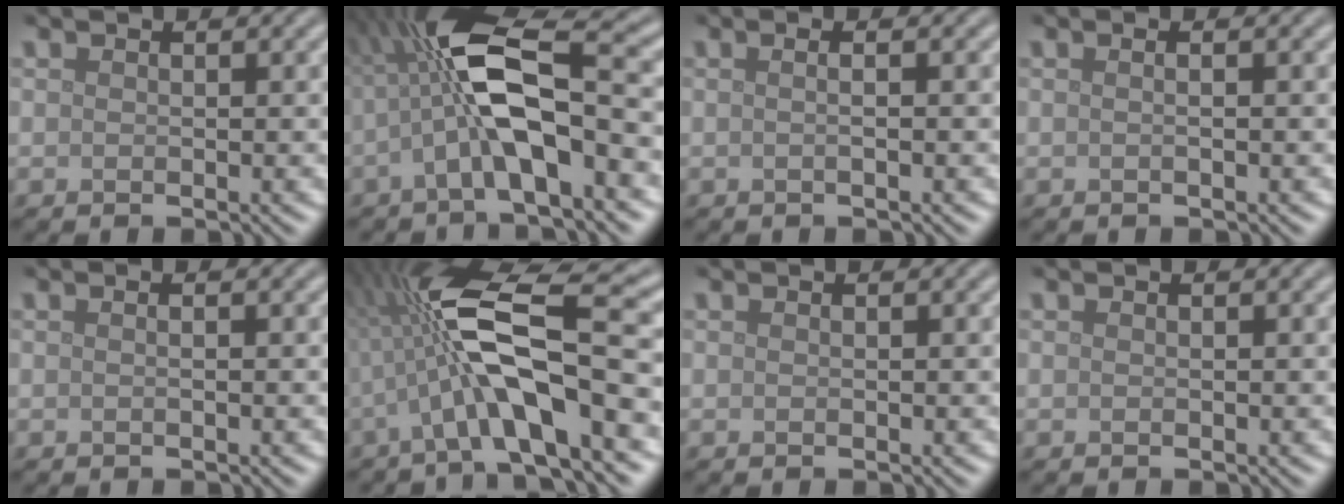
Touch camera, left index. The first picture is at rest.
{"total": 8.7, "force": [-0.8, 2.4, 8.3], "torque": [-0.157, 0.020, -0.020]}
{"total": 2.0, "force": [0.4, 1.0, 1.7], "torque": [-0.005, 0.002, -0.019]}
{"total": 1.2, "force": [0.3, 0.5, 1.1], "torque": [-0.003, -0.006, -0.011]}
{"total": 0.8, "force": [0.1, 0.3, 0.7], "torque": [-0.006, -0.006, -0.006]}
{"total": 10.9, "force": [-1.1, 3.0, 10.4], "torque": [-0.187, 0.023, -0.031]}
{"total": 0.0}
{"total": 0.0}